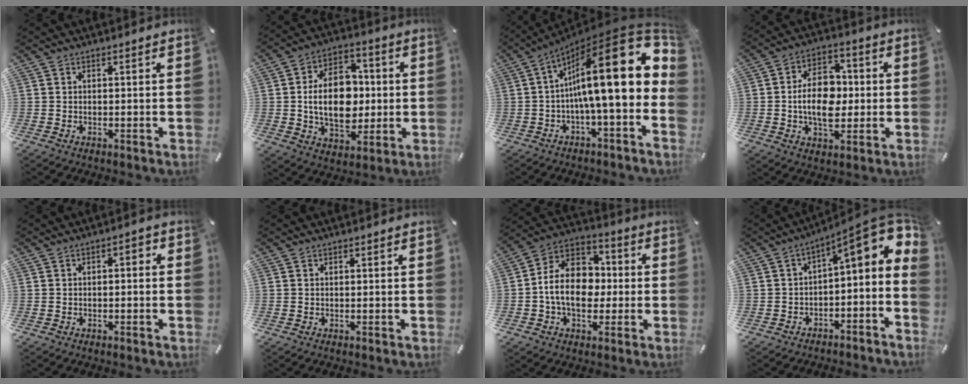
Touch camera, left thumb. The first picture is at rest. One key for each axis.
{"total": 16.1, "fx": -0.3, "fy": 11.3, "fz": 11.4, "tx": -0.214, "ty": 0.008, "tz": -0.005}
{"total": 26.0, "fx": 4.4, "fy": 7.0, "fz": 24.6, "tx": -0.403, "ty": -0.048, "tz": 0.066}
{"total": 13.2, "fx": -0.8, "fy": 9.0, "fz": 9.6, "tx": -0.180, "ty": 0.011, "tz": -0.015}
{"total": 2.3, "fx": -1.5, "fy": 1.0, "fz": 1.5, "tx": -0.025, "ty": 0.011, "tz": -0.030}
{"total": 0.0}
{"total": 13.3, "fx": -2.2, "fy": 10.4, "fz": 8.1, "tx": -0.167, "ty": 0.020, "tz": -0.040}
{"total": 10.6, "fx": 3.7, "fy": 4.1, "fz": 9.0, "tx": -0.111, "ty": -0.038, "tz": 0.055}